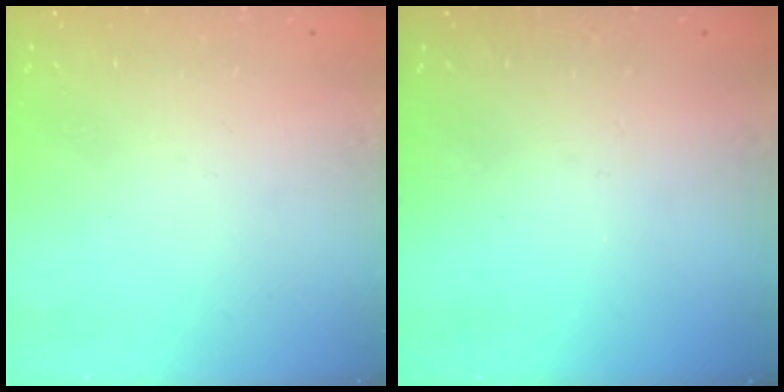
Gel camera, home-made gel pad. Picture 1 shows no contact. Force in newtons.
{"total": 0.0}